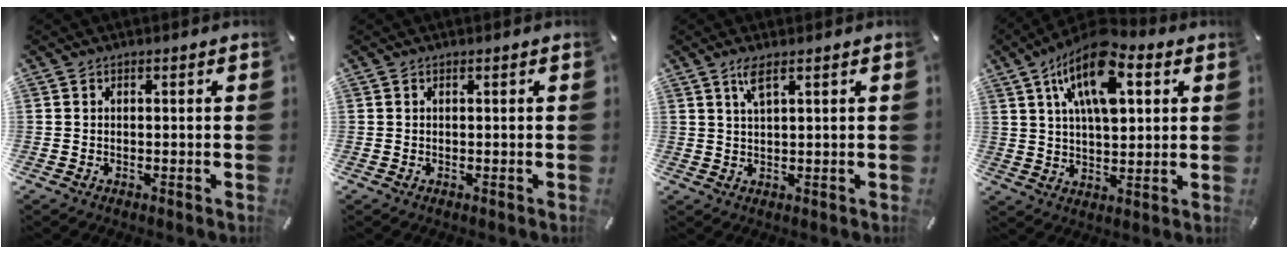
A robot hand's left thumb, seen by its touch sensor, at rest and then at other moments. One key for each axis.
{"total": 0.0}
{"total": 3.4, "fx": 2.1, "fy": 0.4, "fz": 2.7, "tx": -0.059, "ty": 0.002, "tz": 0.036}
{"total": 15.7, "fx": 7.0, "fy": 7.9, "fz": 11.6, "tx": -0.205, "ty": -0.015, "tz": 0.116}